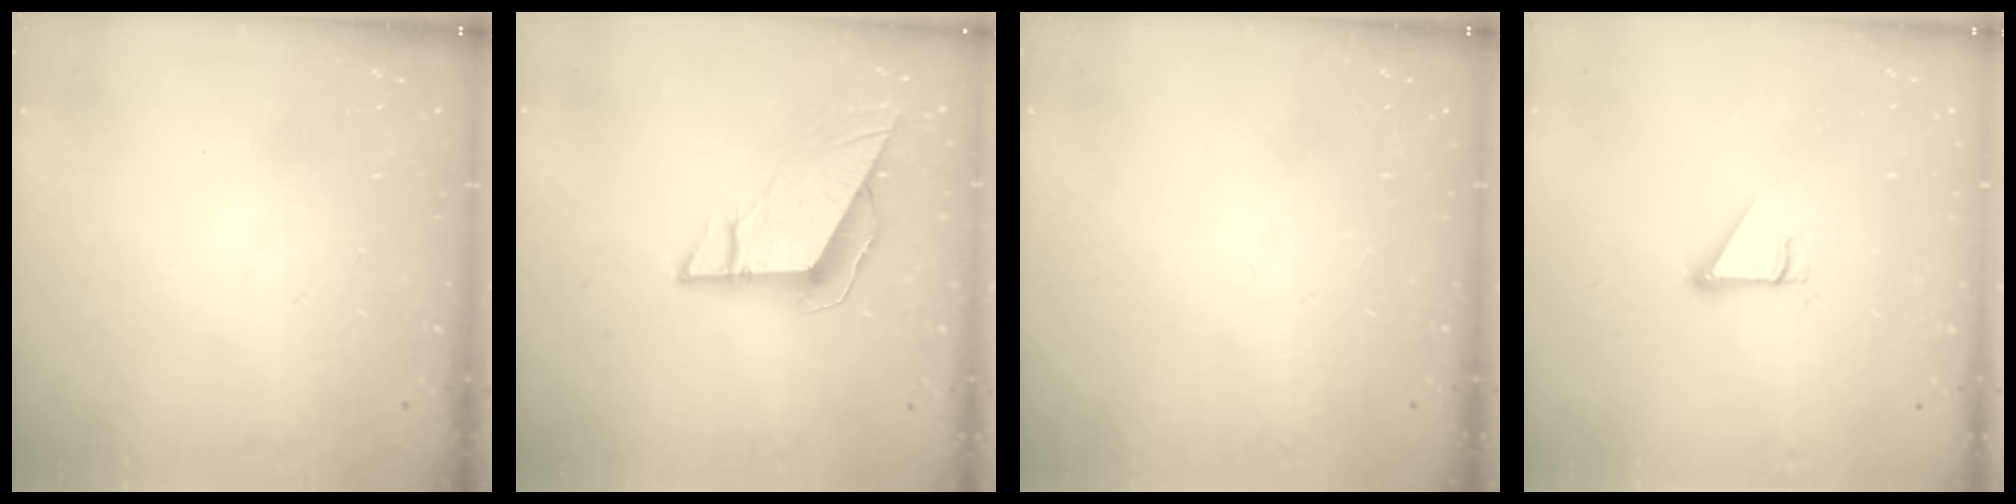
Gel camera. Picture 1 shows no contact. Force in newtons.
{"total": 9.0, "press": 9.0, "slide": 1.0}
{"total": 0.0}
{"total": 2.7, "press": 2.7, "slide": 0.3}